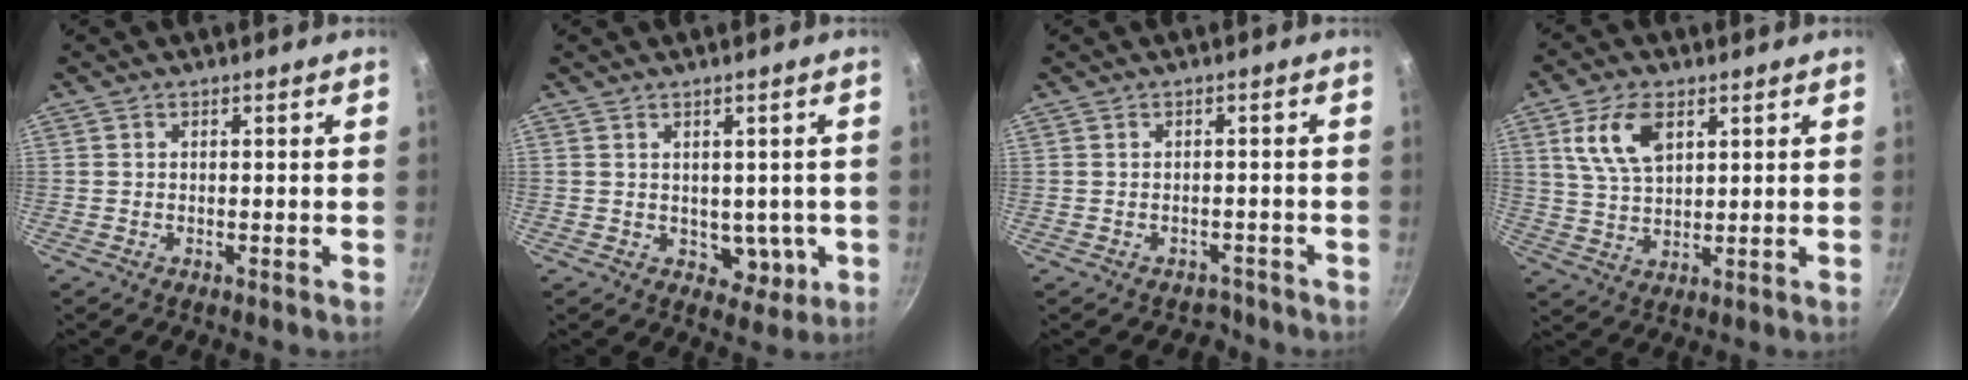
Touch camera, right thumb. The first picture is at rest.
{"total": 4.8, "force": [0.1, 3.7, 3.1], "torque": [-0.017, 0.002, 0.014]}
{"total": 2.1, "force": [-1.7, 1.3, -0.3], "torque": [0.027, 0.032, -0.012]}
{"total": 9.4, "force": [3.8, 5.2, 6.9], "torque": [-0.125, -0.009, 0.076]}